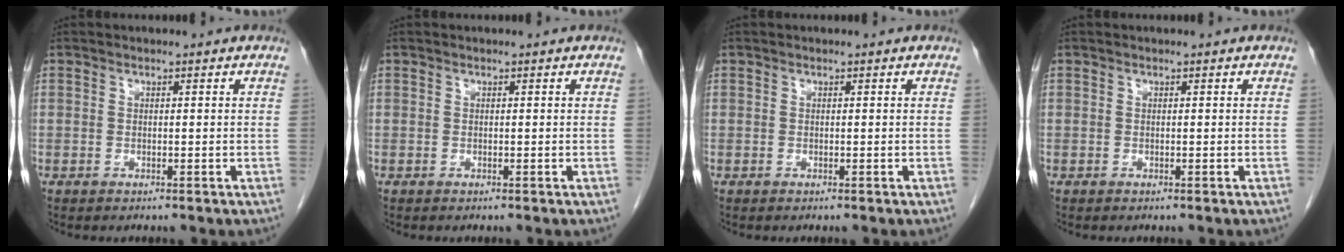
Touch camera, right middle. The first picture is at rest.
{"total": 0.0}
{"total": 0.0}
{"total": 0.0}